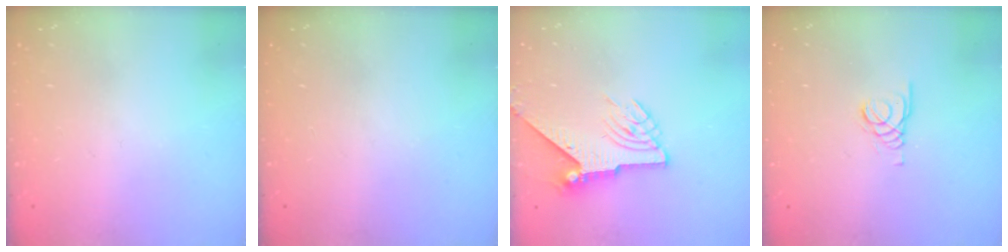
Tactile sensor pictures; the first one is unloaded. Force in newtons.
{"total": 0.0}
{"total": 8.6, "press": 8.6, "slide": 0.6}
{"total": 1.5, "press": 1.4, "slide": 0.1}